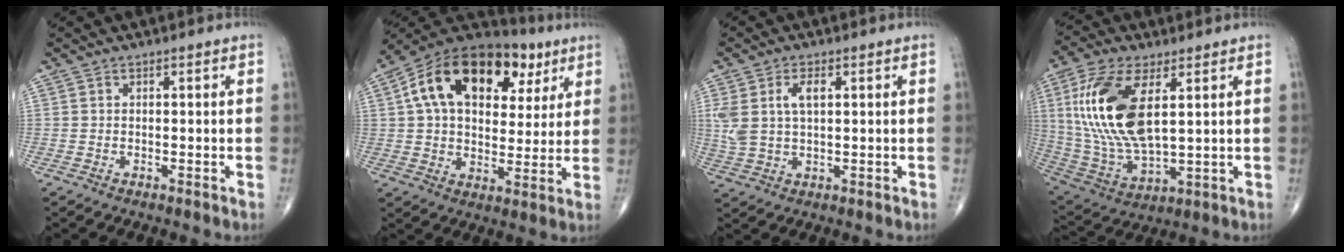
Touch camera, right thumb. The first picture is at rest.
{"total": 23.1, "force": [8.7, 13.9, 16.4], "torque": [-0.243, 0.020, 0.133]}
{"total": 7.0, "force": [2.0, 3.5, 5.7], "torque": [-0.131, 0.007, 0.046]}
{"total": 19.3, "force": [4.8, 8.7, 16.5], "torque": [-0.353, -0.020, 0.098]}